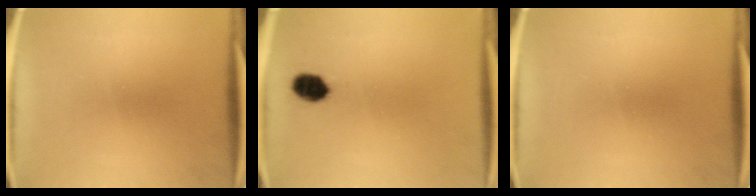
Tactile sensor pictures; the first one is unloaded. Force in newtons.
{"total": 5.1}
{"total": 0.0}